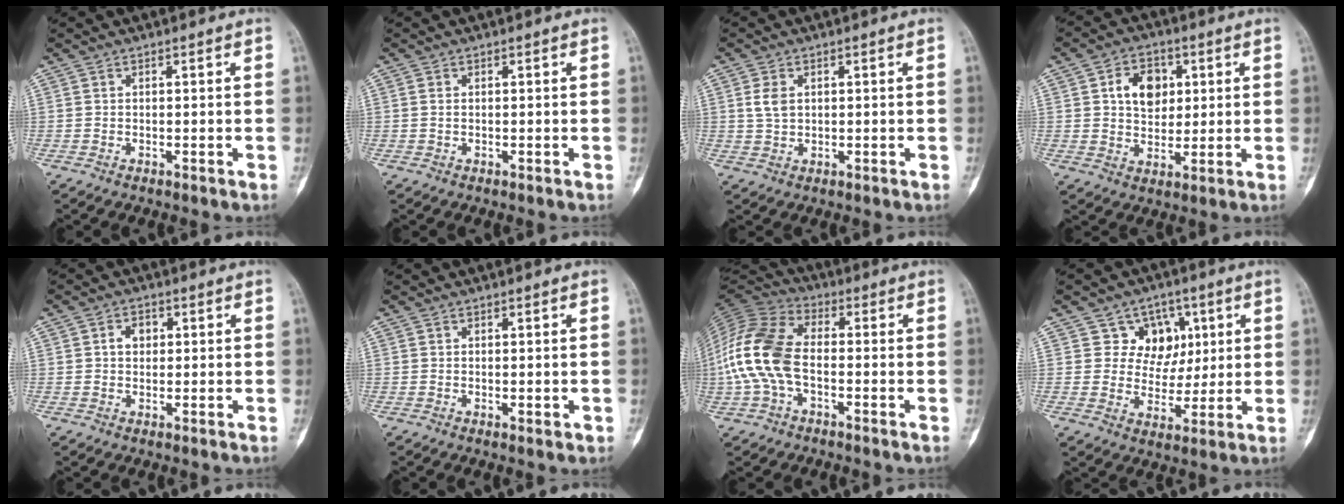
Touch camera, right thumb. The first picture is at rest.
{"total": 0.6, "force": [0.0, 0.4, 0.5], "torque": [-0.011, 0.000, 0.001]}
{"total": 3.4, "force": [0.7, 2.3, 2.3], "torque": [-0.040, 0.000, 0.017]}
{"total": 8.7, "force": [2.3, 6.4, 5.4], "torque": [-0.052, -0.005, 0.039]}
{"total": 3.0, "force": [0.6, 2.4, 1.8], "torque": [-0.015, 0.007, 0.007]}
{"total": 1.4, "force": [-0.2, 0.6, 1.3], "torque": [-0.012, -0.002, -0.002]}
{"total": 14.3, "force": [-2.1, 8.5, 11.3], "torque": [-0.250, 0.033, -0.046]}
{"total": 9.1, "force": [3.5, 7.7, 3.4], "torque": [-0.004, -0.007, 0.056]}